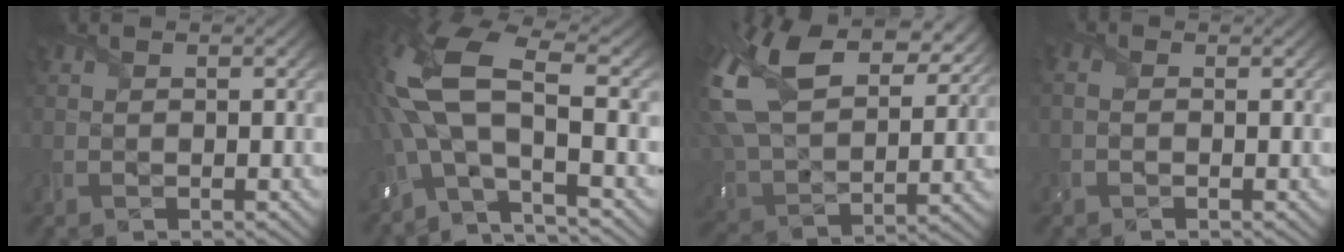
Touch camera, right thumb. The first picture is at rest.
{"total": 13.6, "force": [-0.6, 5.4, 12.5], "torque": [-0.300, 0.003, -0.023]}
{"total": 17.8, "force": [9.3, 9.9, 11.5], "torque": [-0.299, 0.031, 0.180]}
{"total": 1.1, "force": [-0.3, 0.7, 0.8], "torque": [-0.023, 0.001, -0.010]}